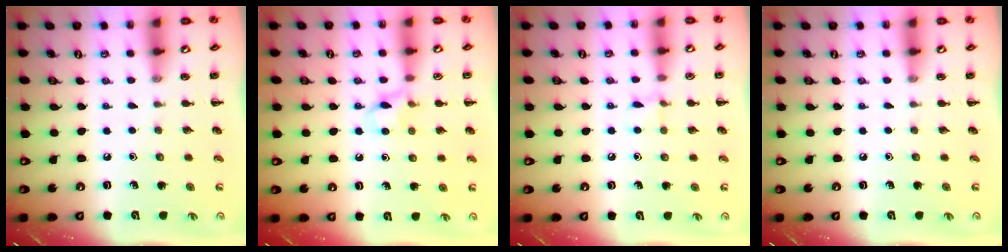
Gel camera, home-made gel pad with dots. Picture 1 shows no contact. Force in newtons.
{"total": 6.7, "press": 6.5, "slide": 1.8}
{"total": 5.4, "press": 5.1, "slide": 1.9}
{"total": 0.0}